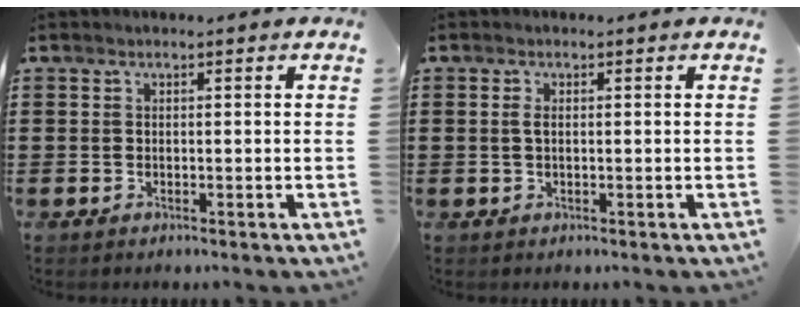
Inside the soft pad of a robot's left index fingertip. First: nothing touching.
{"total": 1.2, "force": [0.1, 0.5, 1.1], "torque": [-0.024, 0.002, 0.002]}